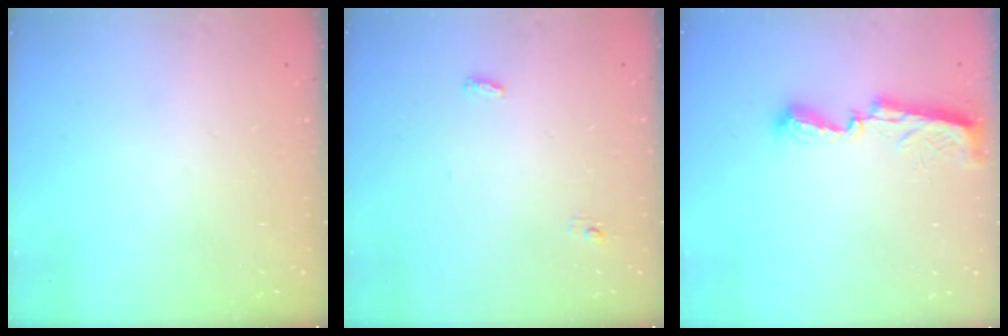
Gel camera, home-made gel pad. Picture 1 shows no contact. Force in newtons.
{"total": 3.6, "press": 3.4, "slide": 1.0}
{"total": 7.9, "press": 7.8, "slide": 0.4}